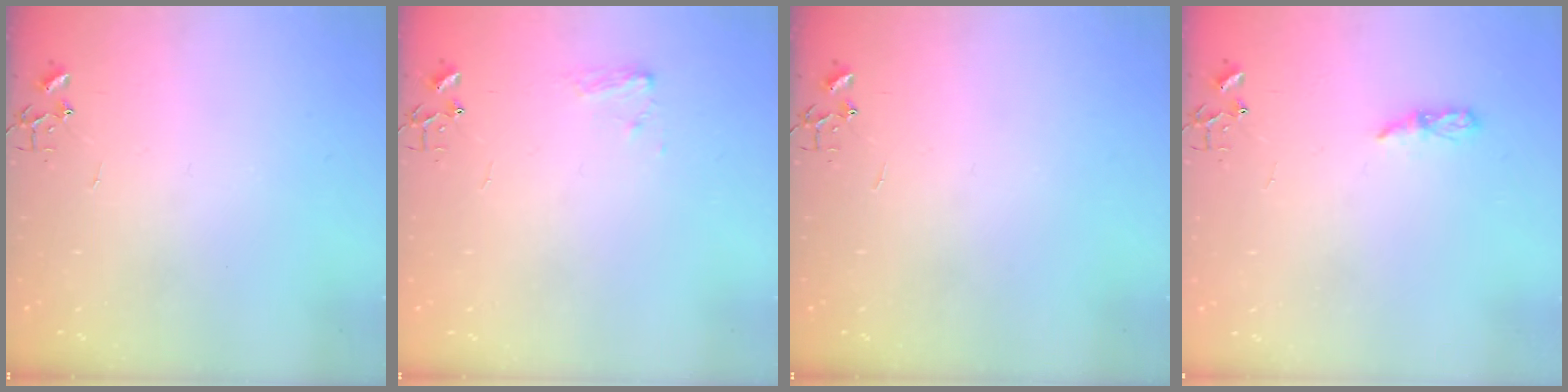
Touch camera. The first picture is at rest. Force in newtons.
{"total": 7.2, "press": 7.2, "slide": 0.5}
{"total": 0.0}
{"total": 5.0, "press": 4.9, "slide": 0.5}